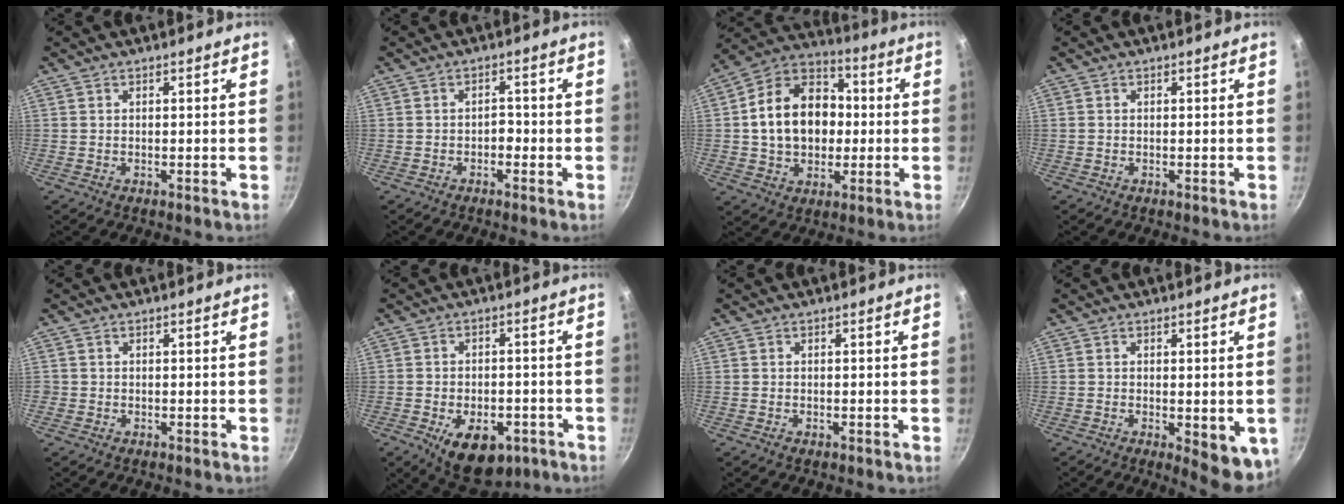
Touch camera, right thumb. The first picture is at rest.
{"total": 2.0, "force": [-1.0, 1.2, 1.2], "torque": [-0.008, 0.016, -0.017]}
{"total": 17.5, "force": [0.5, 13.3, 11.3], "torque": [-0.161, 0.032, -0.002]}
{"total": 0.0}
{"total": 0.8, "force": [-0.3, 0.7, 0.1], "torque": [-0.001, 0.001, -0.006]}
{"total": 12.6, "force": [-5.6, 7.4, 8.4], "torque": [-0.097, 0.013, -0.069]}
{"total": 0.6, "force": [-0.3, 0.4, 0.3], "torque": [-0.004, -0.001, -0.008]}
{"total": 7.9, "force": [-1.7, 3.0, 7.1], "torque": [-0.070, -0.004, -0.014]}